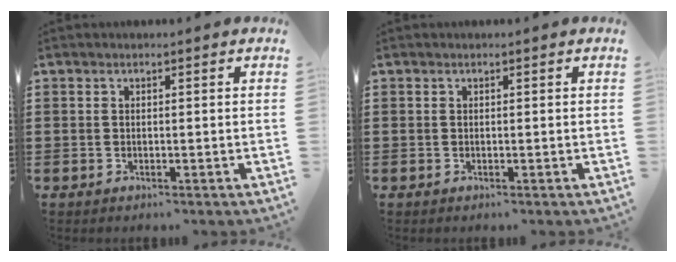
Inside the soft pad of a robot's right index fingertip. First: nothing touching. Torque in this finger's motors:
{"motor_torque": [-0.20, 0.20, 0.00, 0.00]}